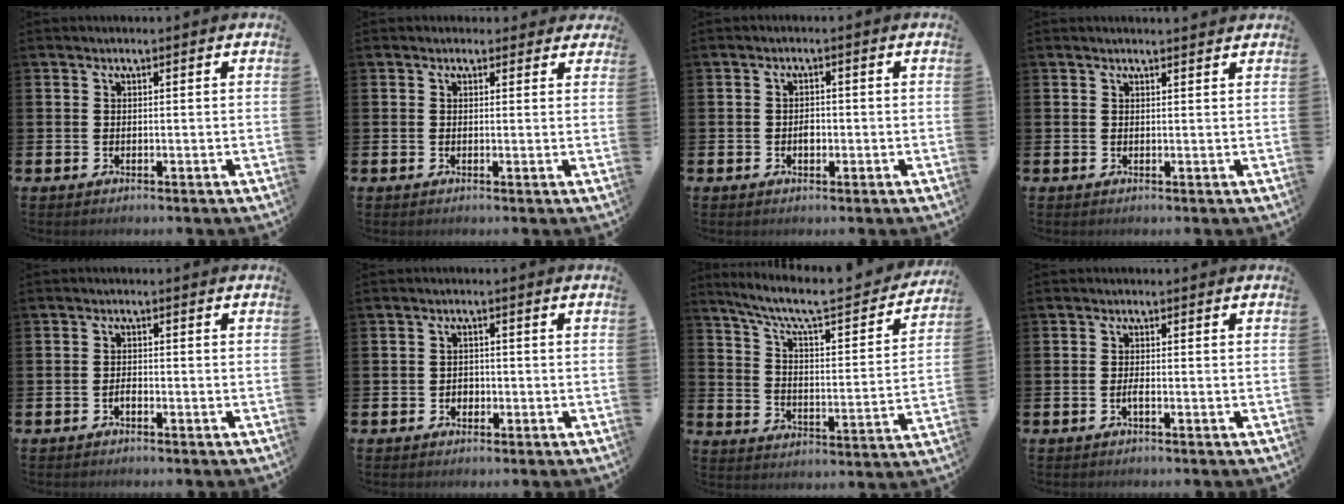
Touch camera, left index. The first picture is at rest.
{"total": 1.2, "force": [0.7, 0.9, 0.1], "torque": [0.003, 0.007, 0.011]}
{"total": 1.6, "force": [-0.4, 1.1, 1.1], "torque": [-0.010, 0.001, -0.011]}
{"total": 0.9, "force": [0.9, 0.0, 0.1], "torque": [0.006, -0.005, 0.015]}
{"total": 1.1, "force": [-0.8, 0.4, 0.6], "torque": [-0.019, 0.000, -0.013]}
{"total": 1.5, "force": [-0.6, 1.3, 0.4], "torque": [-0.008, 0.003, -0.015]}
{"total": 8.1, "force": [6.9, 1.6, 3.9], "torque": [-0.102, -0.048, 0.112]}
{"total": 1.0, "force": [-0.5, 0.1, 0.8], "torque": [-0.020, -0.002, -0.008]}